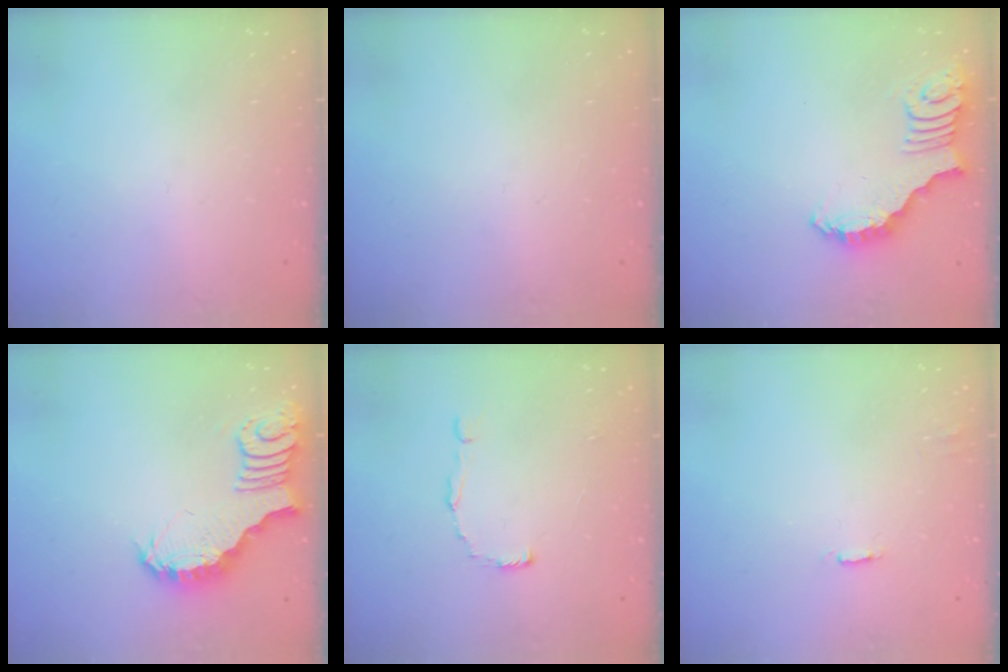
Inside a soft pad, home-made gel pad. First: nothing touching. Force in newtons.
{"total": 0.0}
{"total": 2.7, "press": 2.7, "slide": 0.5}
{"total": 3.7, "press": 3.6, "slide": 0.6}
{"total": 5.4, "press": 5.4, "slide": 0.5}
{"total": 2.0, "press": 2.0, "slide": 0.1}